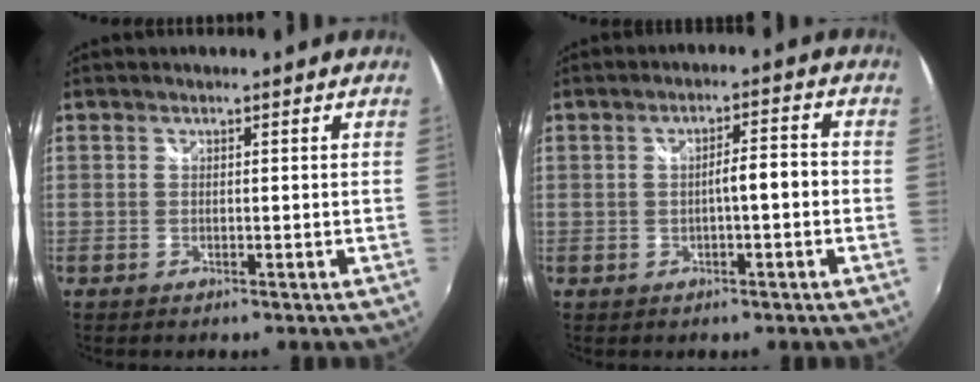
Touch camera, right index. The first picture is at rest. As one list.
[{"total": 4.1, "force": [-0.9, 0.7, 3.9], "torque": [-0.063, 0.010, -0.010]}]